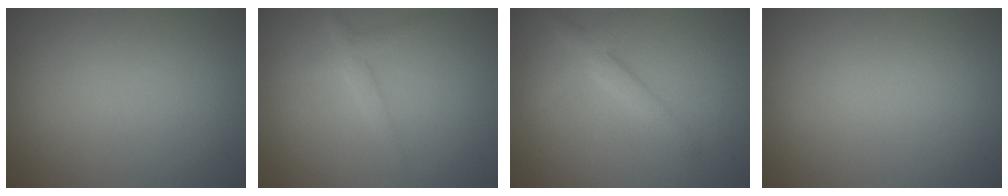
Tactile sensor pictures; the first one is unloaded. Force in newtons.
{"total": 1.8, "press": 1.8, "slide": 0.1}
{"total": 2.7, "press": 2.7, "slide": 0.1}
{"total": 0.0}